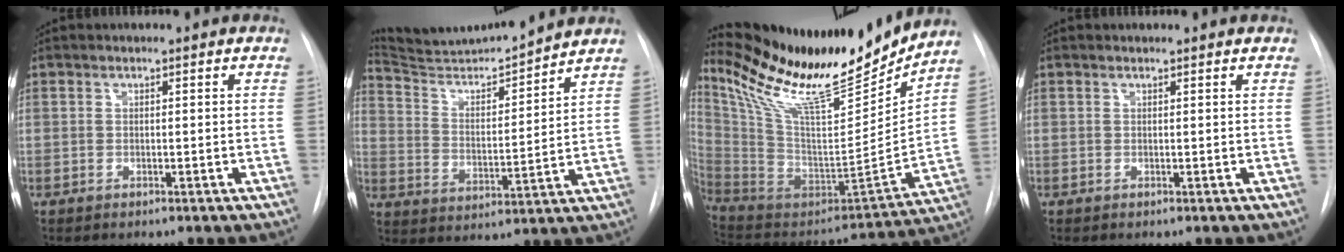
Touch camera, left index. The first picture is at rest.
{"total": 13.9, "force": [13.3, -0.3, 3.9], "torque": [-0.073, -0.007, 0.227]}
{"total": 24.6, "force": [21.6, 2.9, 11.5], "torque": [-0.211, -0.065, 0.356]}
{"total": 0.6, "force": [0.6, 0.0, -0.1], "torque": [-0.006, 0.005, 0.001]}